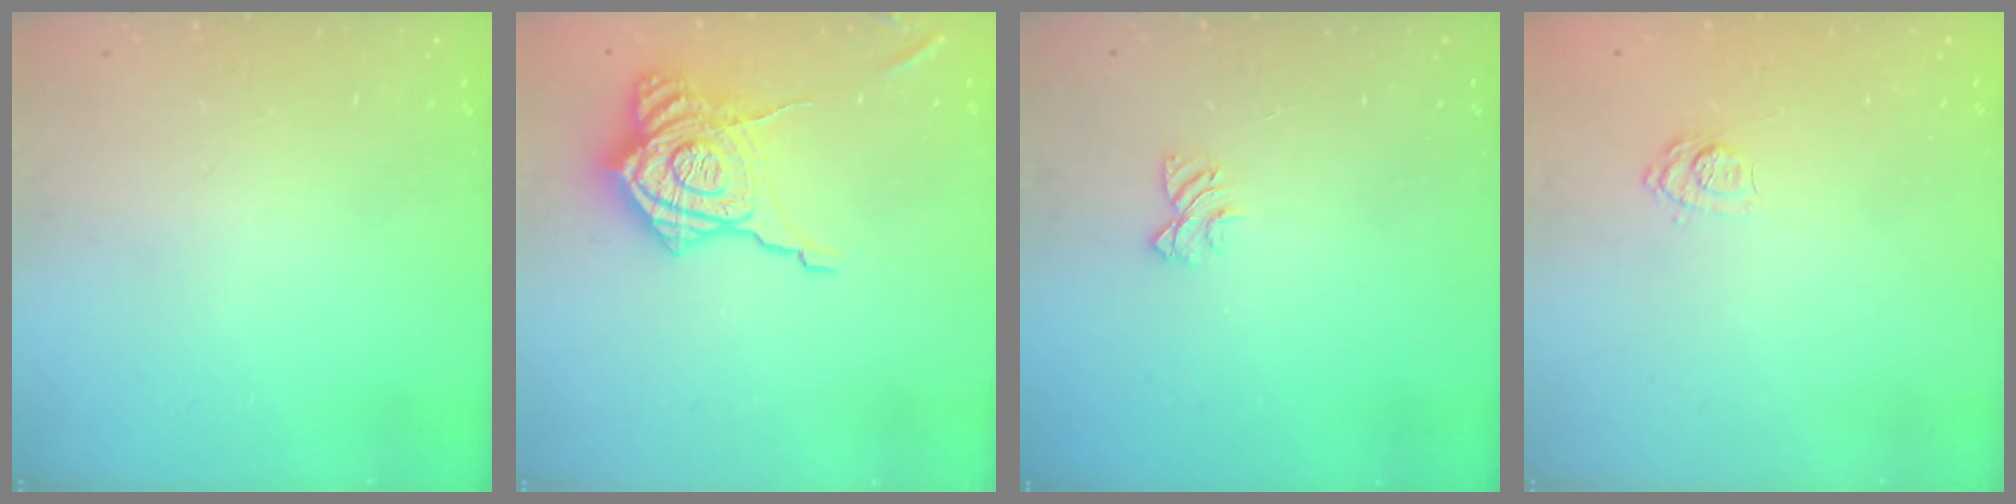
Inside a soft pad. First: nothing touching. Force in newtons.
{"total": 21.6, "press": 21.6, "slide": 1.1}
{"total": 4.4, "press": 4.4, "slide": 0.4}
{"total": 7.6, "press": 7.5, "slide": 1.4}